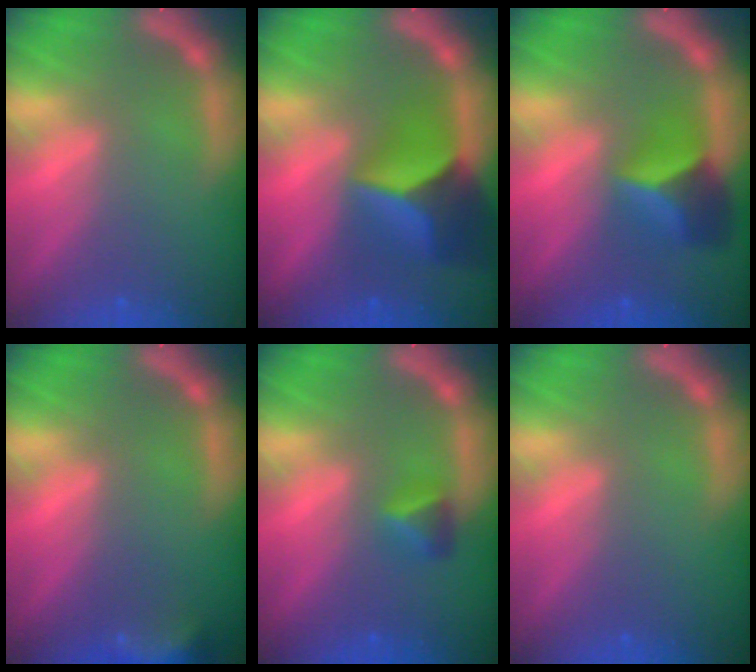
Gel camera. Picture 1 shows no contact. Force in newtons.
{"total": 7.9}
{"total": 4.9}
{"total": 4.9}
{"total": 1.9}
{"total": 0.0}